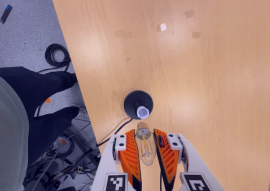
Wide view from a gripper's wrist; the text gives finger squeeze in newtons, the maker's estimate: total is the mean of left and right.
{"total": 20.6, "left": 23.2, "right": 17.9}